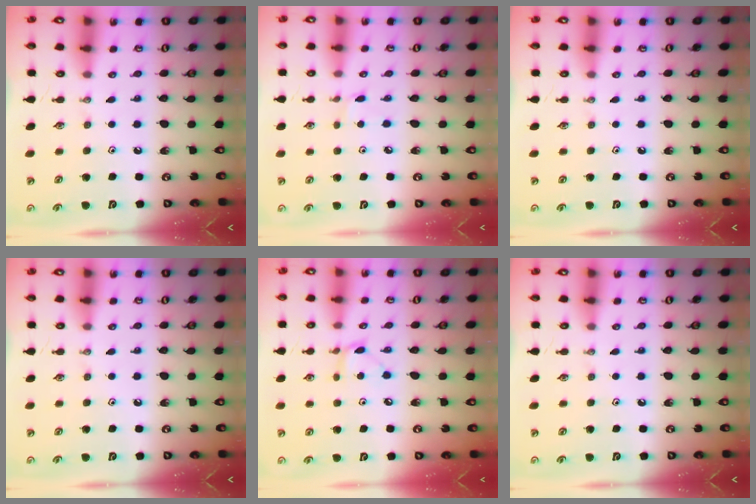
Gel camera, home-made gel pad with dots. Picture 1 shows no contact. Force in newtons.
{"total": 2.3, "press": 2.3, "slide": 0.3}
{"total": 0.0}
{"total": 0.0}
{"total": 5.2, "press": 5.2, "slide": 0.6}
{"total": 0.0}